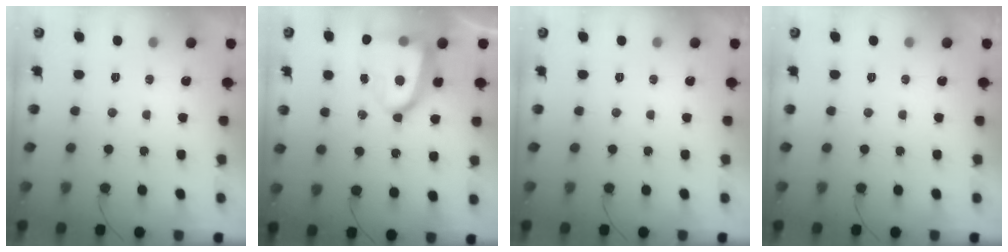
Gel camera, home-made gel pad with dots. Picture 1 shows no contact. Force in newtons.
{"total": 15.5, "press": 15.4, "slide": 1.3}
{"total": 0.0}
{"total": 0.0}